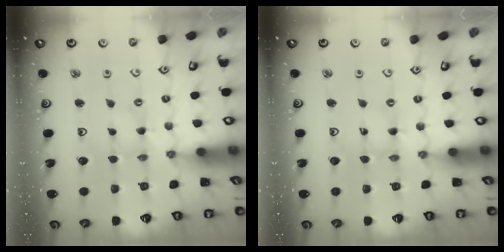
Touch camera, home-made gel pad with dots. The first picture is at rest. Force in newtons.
{"total": 0.0}